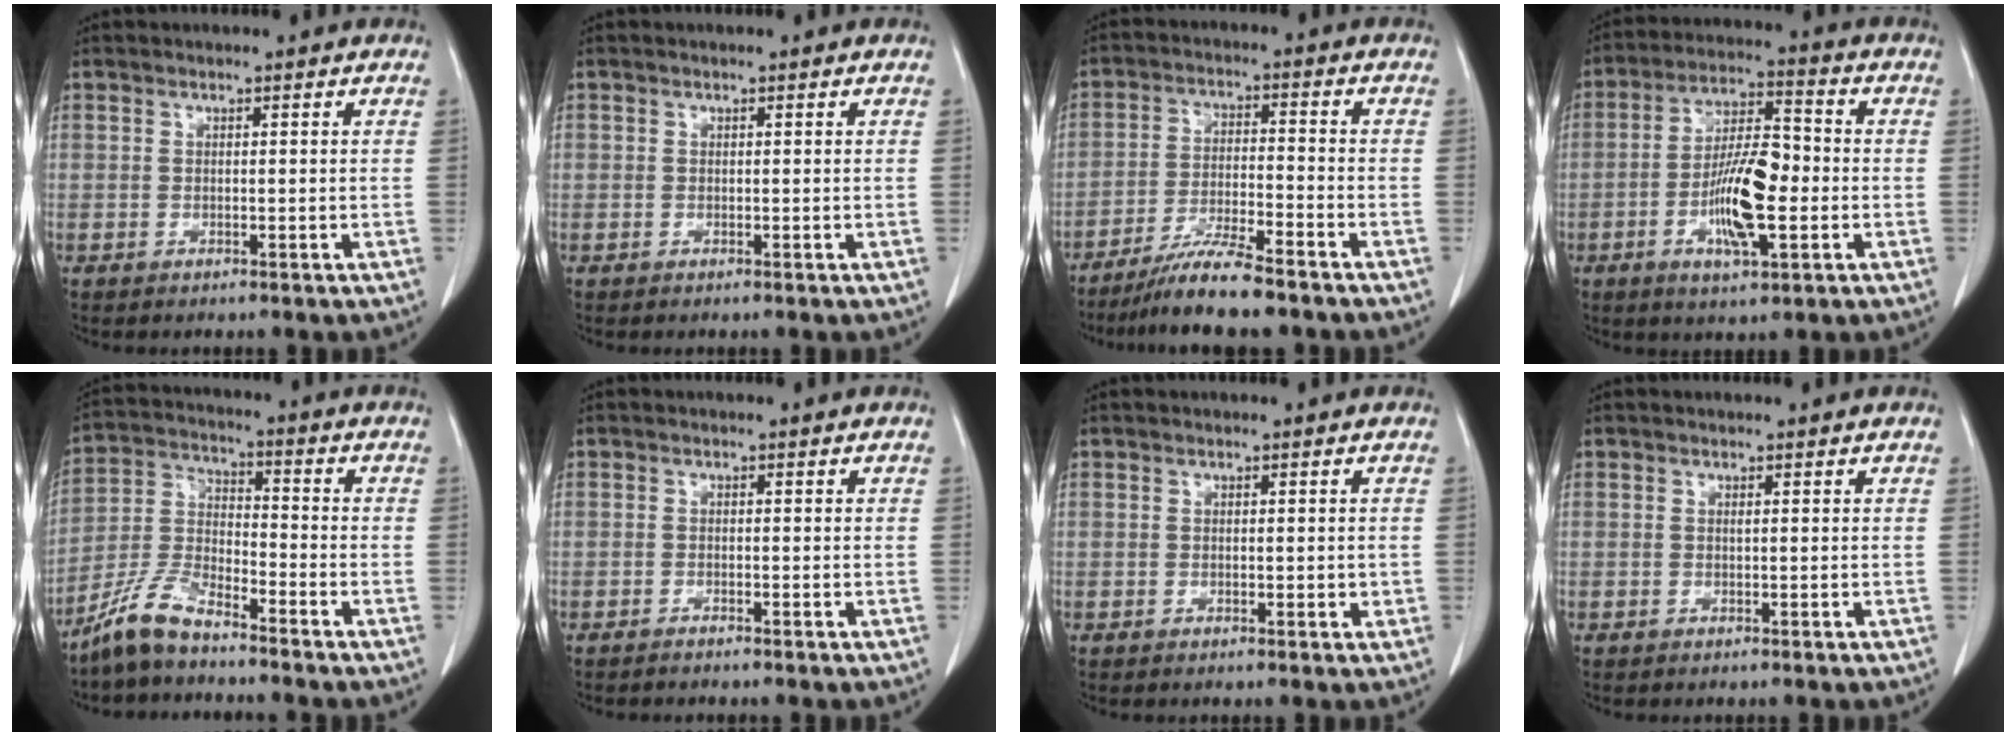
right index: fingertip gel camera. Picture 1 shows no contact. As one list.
[{"total": 0.0}, {"total": 8.2, "force": [-6.9, 0.0, 4.5], "torque": [-0.082, -0.022, -0.124]}, {"total": 11.4, "force": [-2.6, 3.0, 10.7], "torque": [-0.207, 0.004, -0.044]}, {"total": 8.3, "force": [-6.9, 2.1, 4.1], "torque": [-0.097, -0.001, -0.143]}, {"total": 0.7, "force": [-0.7, 0.0, 0.2], "torque": [-0.006, 0.000, -0.013]}, {"total": 1.3, "force": [-0.1, 0.7, 1.1], "torque": [-0.015, 0.000, 0.000]}, {"total": 0.0}]